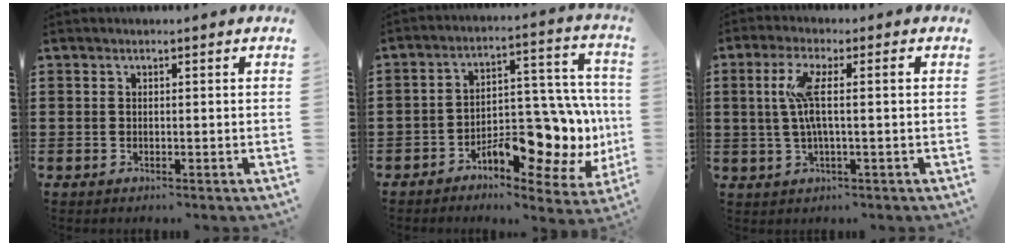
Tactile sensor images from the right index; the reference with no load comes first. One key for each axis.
{"total": 12.7, "fx": -4.1, "fy": 7.2, "fz": 9.7, "tx": -0.109, "ty": -0.005, "tz": -0.066}
{"total": 6.2, "fx": 0.5, "fy": 0.6, "fz": 6.1, "tx": -0.135, "ty": -0.012, "tz": -0.003}